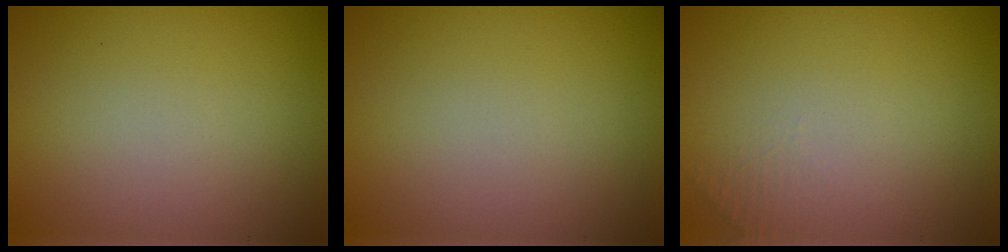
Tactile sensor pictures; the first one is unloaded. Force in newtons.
{"total": 0.0}
{"total": 1.0, "press": 0.9, "slide": 0.3}